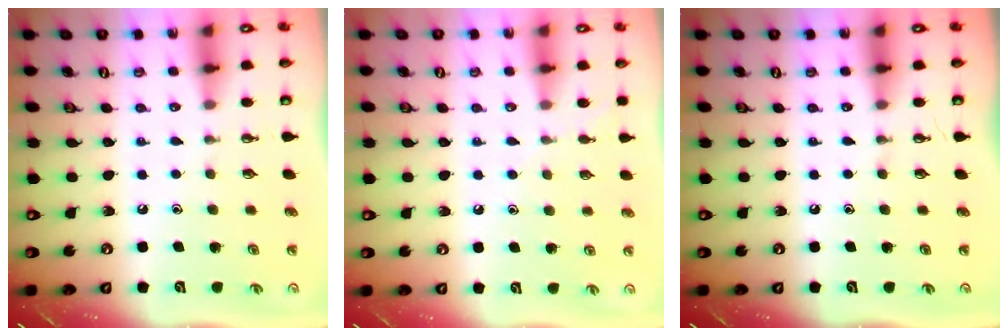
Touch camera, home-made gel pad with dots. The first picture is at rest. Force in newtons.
{"total": 4.1, "press": 4.1, "slide": 0.4}
{"total": 0.0}